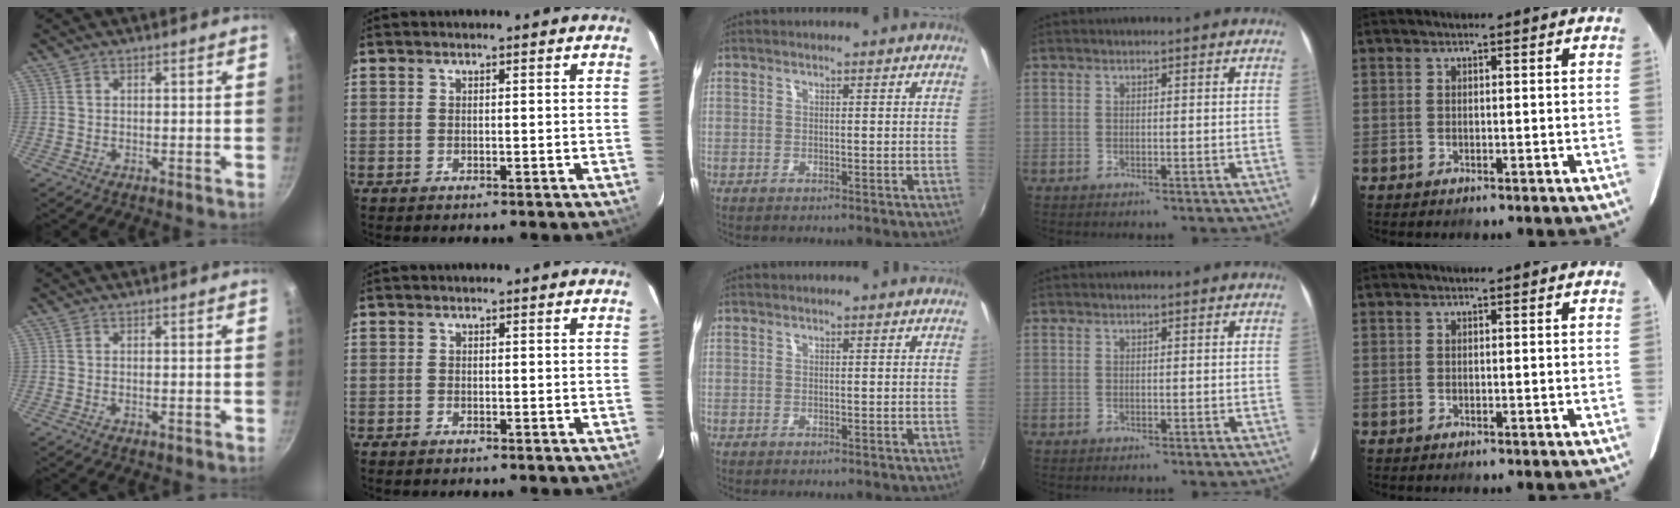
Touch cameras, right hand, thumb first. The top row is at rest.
{"thumb": {"total": 0.7, "force": [-0.3, 0.2, 0.6], "torque": [-0.010, 0.001, -0.004]}, "index": {"total": 0.6, "force": [-0.5, 0.3, 0.1], "torque": [-0.004, 0.001, -0.012]}}